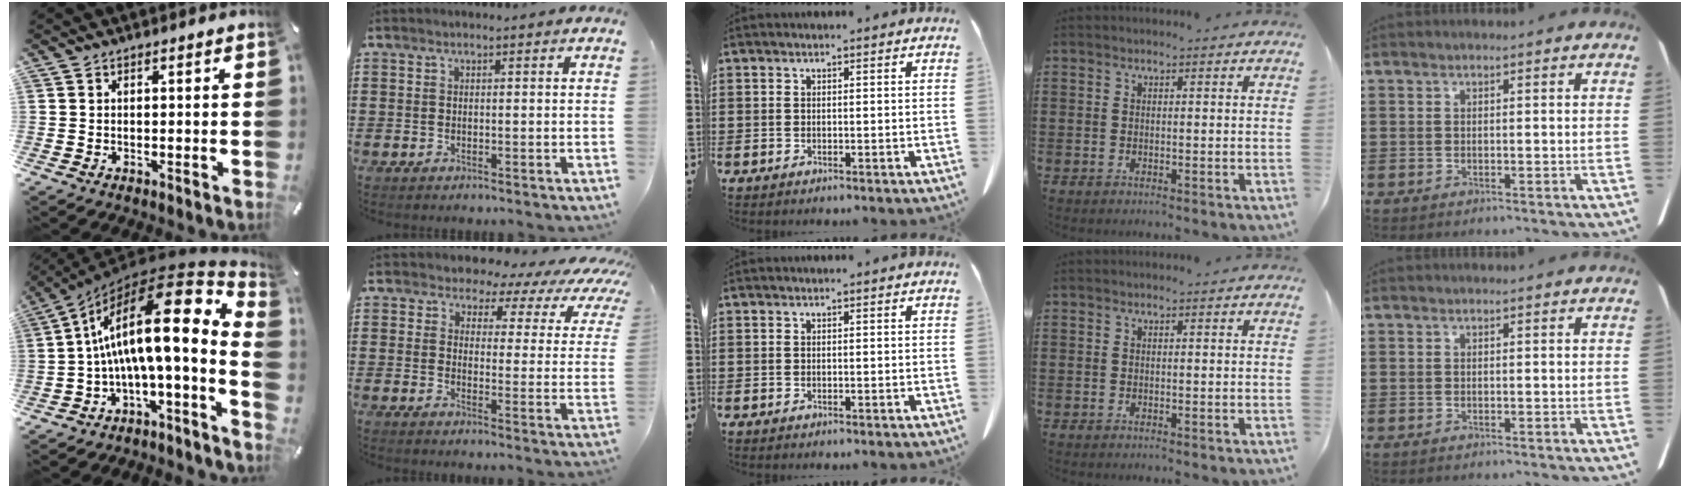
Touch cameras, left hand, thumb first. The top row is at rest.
{"thumb": {"total": 19.9, "force": [5.8, 5.3, 18.3], "torque": [-0.304, -0.069, 0.089]}, "index": {"total": 5.1, "force": [4.3, 2.1, 1.8], "torque": [-0.054, -0.028, 0.070]}}